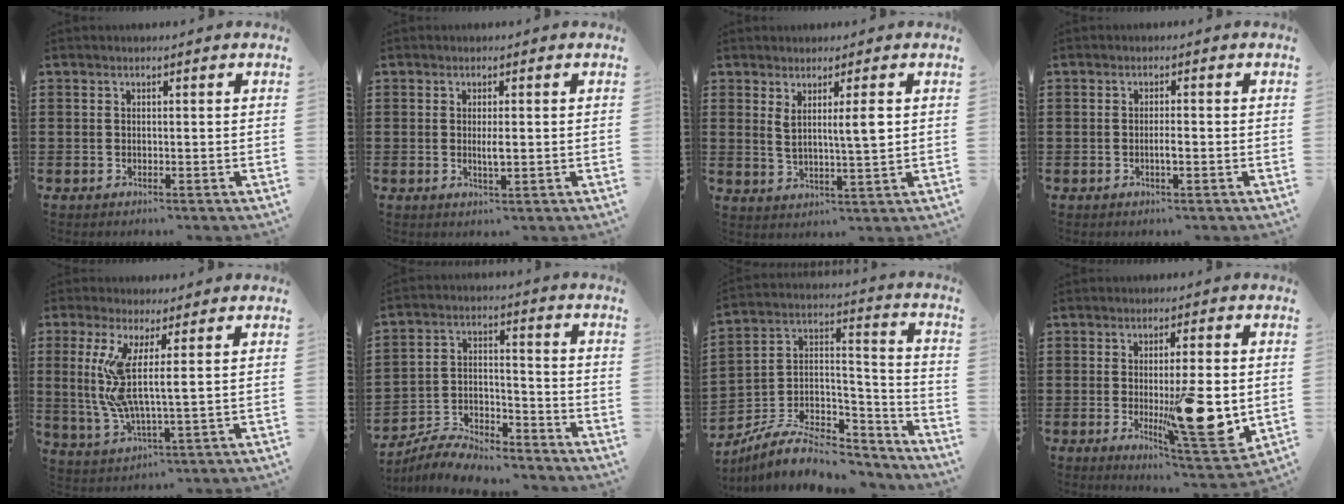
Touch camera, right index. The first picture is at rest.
{"total": 2.2, "force": [0.0, 0.4, 2.2], "torque": [-0.041, -0.003, 0.000]}
{"total": 4.4, "force": [1.7, 0.5, 4.0], "torque": [-0.072, -0.004, 0.025]}
{"total": 1.8, "force": [-0.5, 0.3, 1.7], "torque": [-0.033, 0.002, -0.010]}
{"total": 7.8, "force": [2.1, 0.9, 7.4], "torque": [-0.172, -0.016, 0.032]}
{"total": 7.4, "force": [-7.1, 1.3, 1.5], "torque": [-0.031, 0.016, -0.139]}
{"total": 7.7, "force": [-5.6, 3.8, 3.7], "torque": [-0.075, 0.010, -0.107]}
{"total": 11.6, "force": [-1.2, 2.6, 11.2], "torque": [-0.167, -0.019, -0.014]}